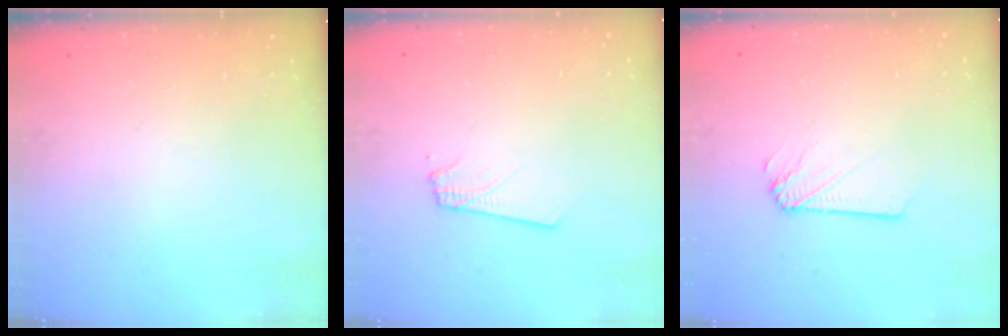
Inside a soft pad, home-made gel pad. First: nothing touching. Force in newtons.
{"total": 2.4, "press": 2.4, "slide": 0.3}
{"total": 2.3, "press": 2.3, "slide": 0.2}